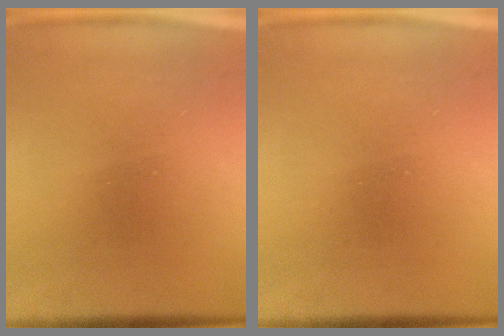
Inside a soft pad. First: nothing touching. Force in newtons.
{"total": 0.0}